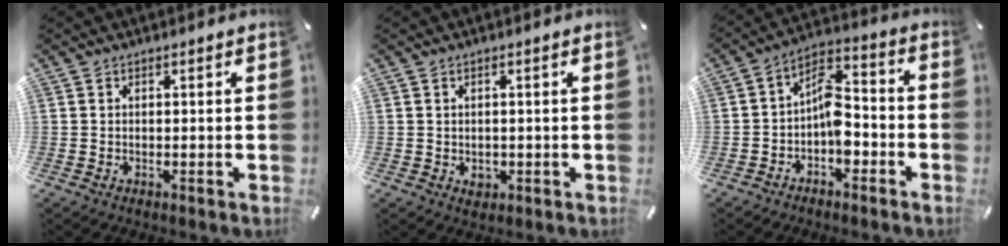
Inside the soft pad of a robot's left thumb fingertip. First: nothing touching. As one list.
[{"total": 2.0, "force": [-0.4, 1.7, 1.1], "torque": [-0.012, 0.001, -0.009]}, {"total": 9.1, "force": [-3.3, 5.8, 6.3], "torque": [-0.099, 0.015, -0.060]}]